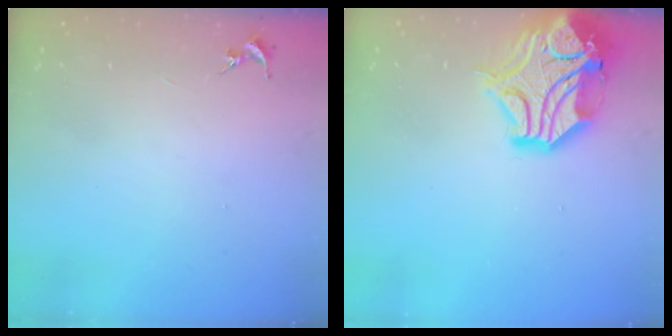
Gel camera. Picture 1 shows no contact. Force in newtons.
{"total": 17.6, "press": 17.4, "slide": 2.6}